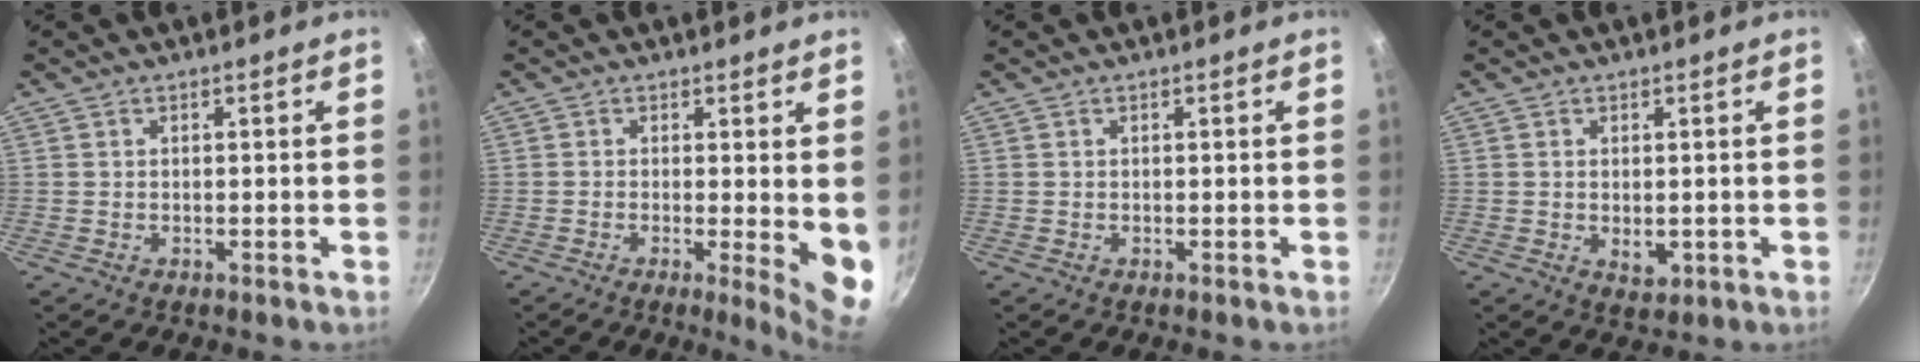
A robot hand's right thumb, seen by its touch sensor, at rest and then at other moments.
{"total": 7.3, "force": [-0.2, 1.8, 7.1], "torque": [-0.088, -0.020, -0.002]}
{"total": 0.0}
{"total": 3.0, "force": [-0.2, 1.9, 2.4], "torque": [-0.035, -0.008, 0.000]}